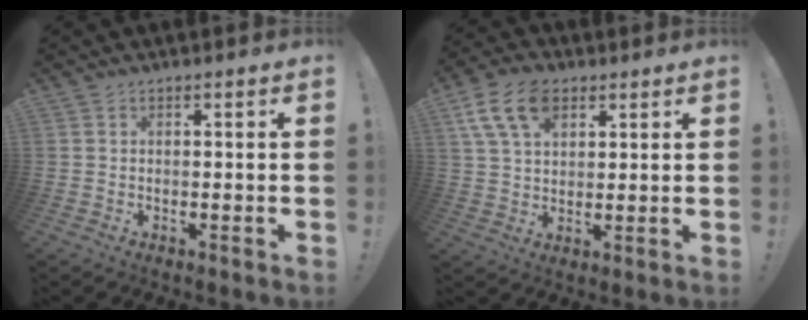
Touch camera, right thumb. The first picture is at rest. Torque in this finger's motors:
{"motor_torque": [-0.65, 1.00, 0.14, 0.22, 0.38]}